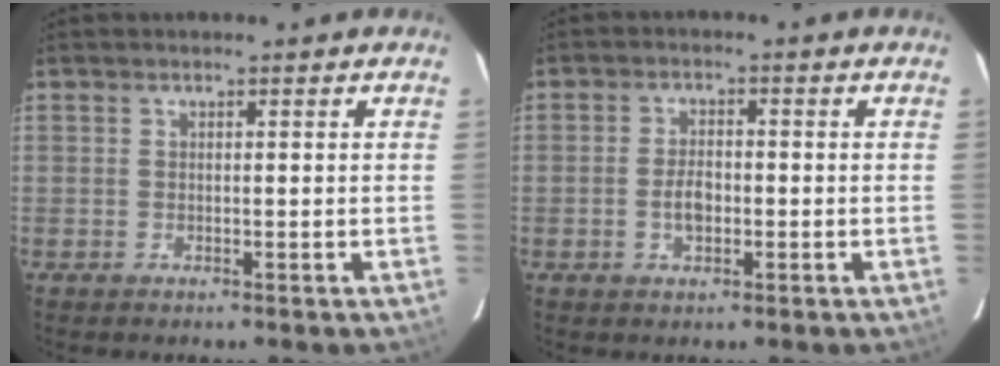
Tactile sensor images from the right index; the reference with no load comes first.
{"total": 2.0, "force": [-0.7, 1.4, 1.3], "torque": [-0.024, 0.005, -0.012]}